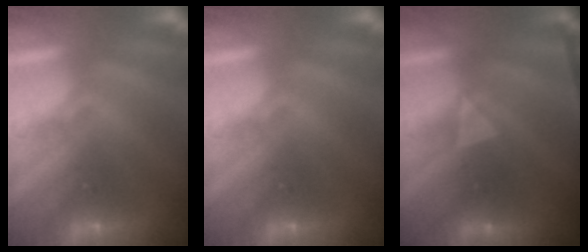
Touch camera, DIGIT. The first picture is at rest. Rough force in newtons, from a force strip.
{"total": 0.0}
{"total": 2.3}